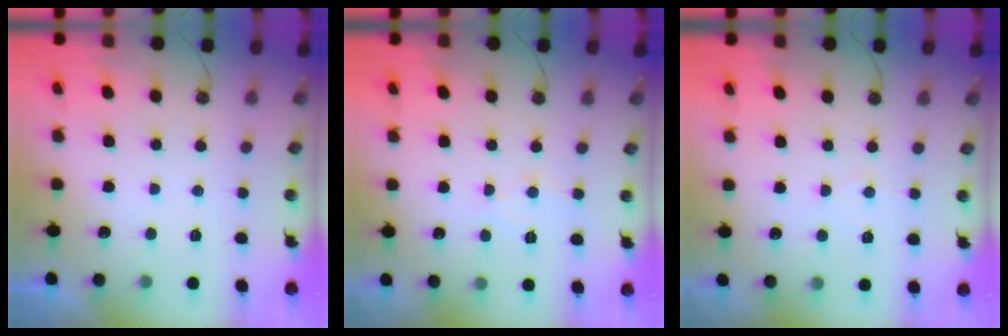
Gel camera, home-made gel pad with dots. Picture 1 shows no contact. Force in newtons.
{"total": 6.2, "press": 6.2, "slide": 0.4}
{"total": 5.3, "press": 5.3, "slide": 0.5}